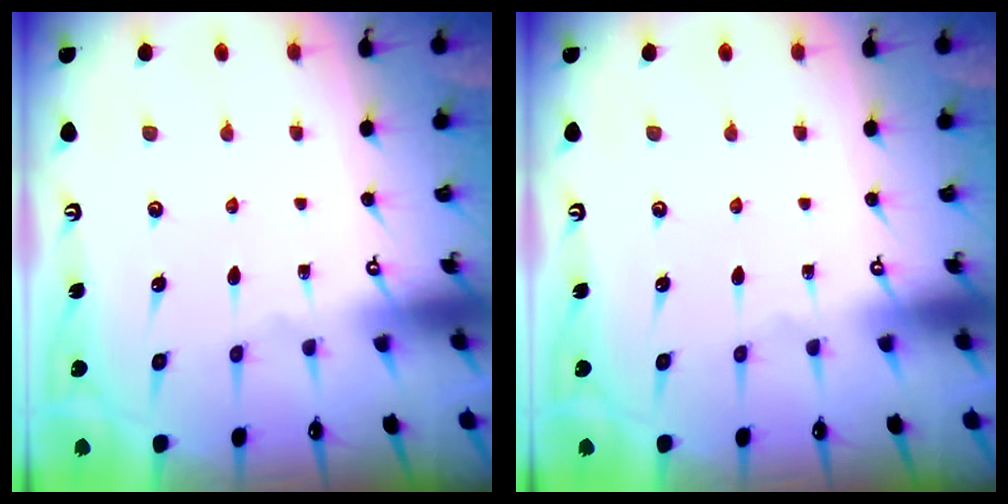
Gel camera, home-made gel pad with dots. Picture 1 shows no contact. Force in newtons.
{"total": 0.0}